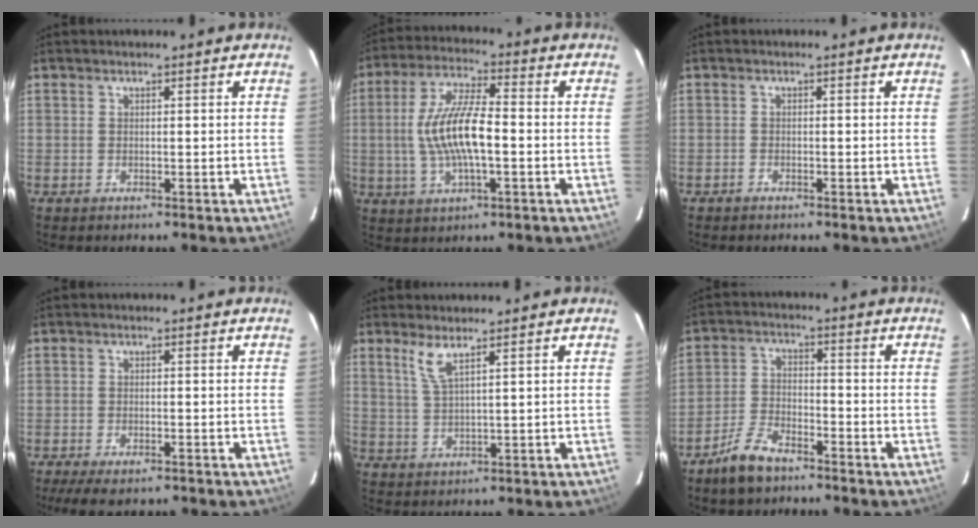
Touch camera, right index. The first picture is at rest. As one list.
[{"total": 12.2, "force": [-1.3, 3.6, 11.5], "torque": [-0.231, 0.006, -0.023]}, {"total": 0.7, "force": [-0.6, 0.2, 0.0], "torque": [-0.006, 0.003, -0.013]}, {"total": 7.1, "force": [-5.4, 2.2, 4.0], "torque": [-0.098, -0.024, -0.088]}, {"total": 3.5, "force": [2.2, 0.0, 2.7], "torque": [-0.062, -0.004, 0.049]}, {"total": 7.3, "force": [-5.7, 2.7, 3.7], "torque": [-0.090, 0.004, -0.110]}]